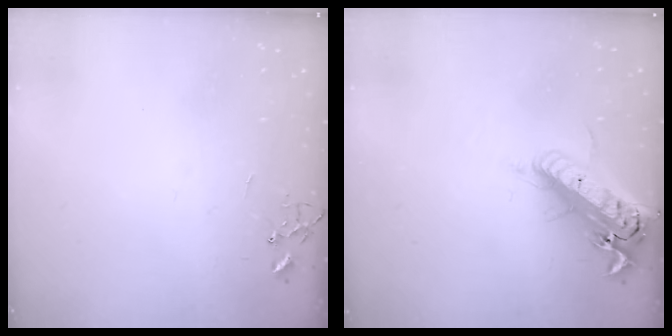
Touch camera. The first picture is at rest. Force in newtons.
{"total": 19.3, "press": 18.8, "slide": 4.3}